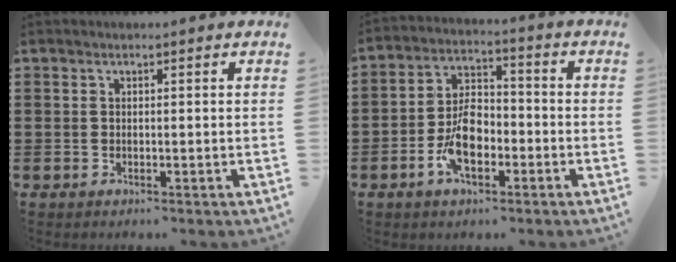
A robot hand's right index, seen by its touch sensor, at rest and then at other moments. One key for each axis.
{"total": 7.9, "fx": -2.7, "fy": 4.4, "fz": 5.9, "tx": -0.126, "ty": 0.010, "tz": -0.053}